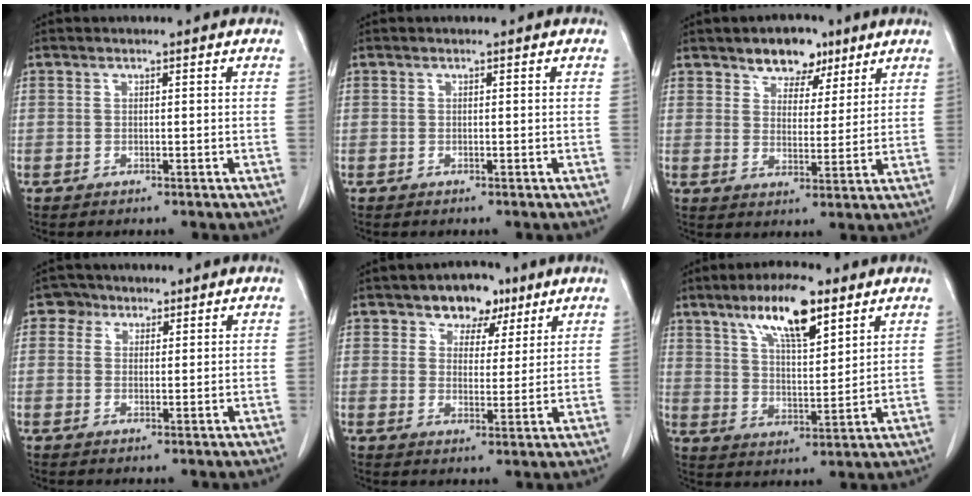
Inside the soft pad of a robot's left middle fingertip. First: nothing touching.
{"total": 0.0}
{"total": 6.7, "force": [4.7, 3.9, 2.8], "torque": [-0.036, 0.006, 0.077]}
{"total": 2.6, "force": [1.6, 2.1, 0.1], "torque": [0.004, 0.001, 0.020]}
{"total": 6.5, "force": [4.2, 4.3, 2.6], "torque": [-0.028, 0.011, 0.066]}
{"total": 11.5, "force": [7.2, 2.7, 8.5], "torque": [-0.152, 0.005, 0.128]}